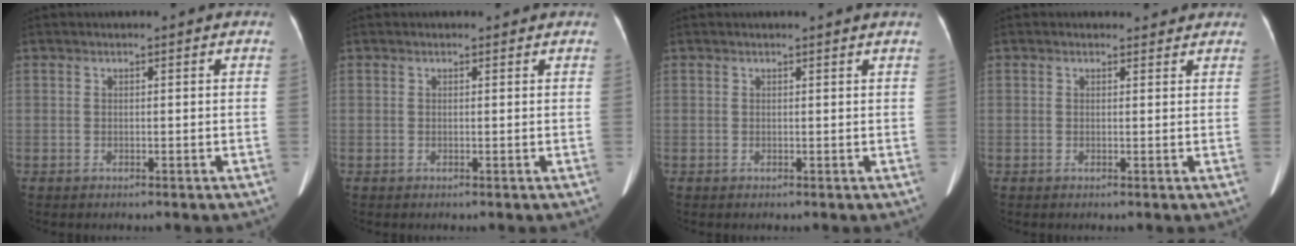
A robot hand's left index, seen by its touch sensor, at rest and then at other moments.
{"total": 0.5, "force": [0.4, 0.3, 0.0], "torque": [-0.005, 0.000, 0.005]}
{"total": 2.4, "force": [2.2, -0.5, 0.6], "torque": [-0.012, -0.008, 0.016]}
{"total": 1.9, "force": [1.6, 0.9, 0.0], "torque": [-0.001, 0.003, 0.014]}